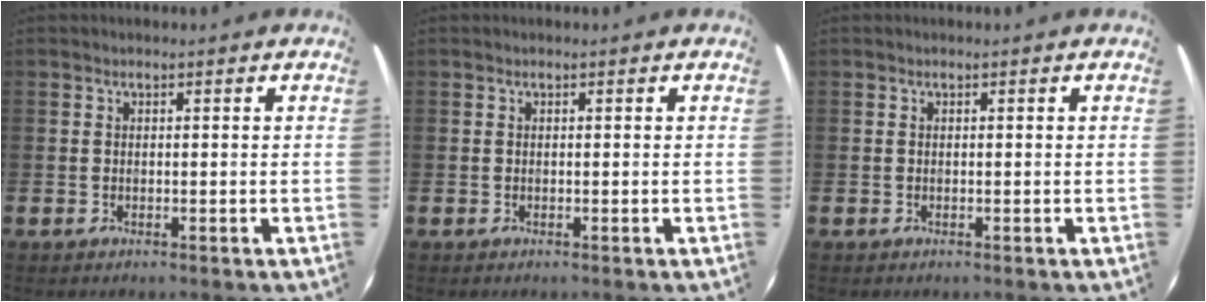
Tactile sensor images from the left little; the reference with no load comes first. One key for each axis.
{"total": 0.0}
{"total": 0.0}